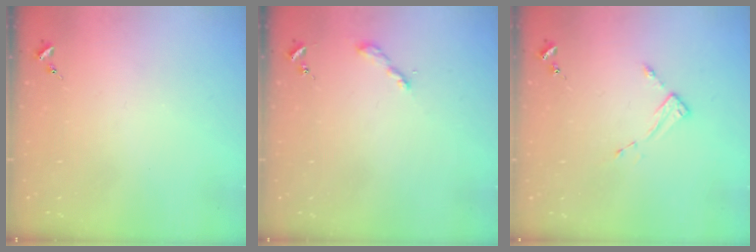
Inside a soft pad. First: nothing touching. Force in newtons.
{"total": 2.2, "press": 2.2, "slide": 0.2}
{"total": 2.7, "press": 2.7, "slide": 0.4}